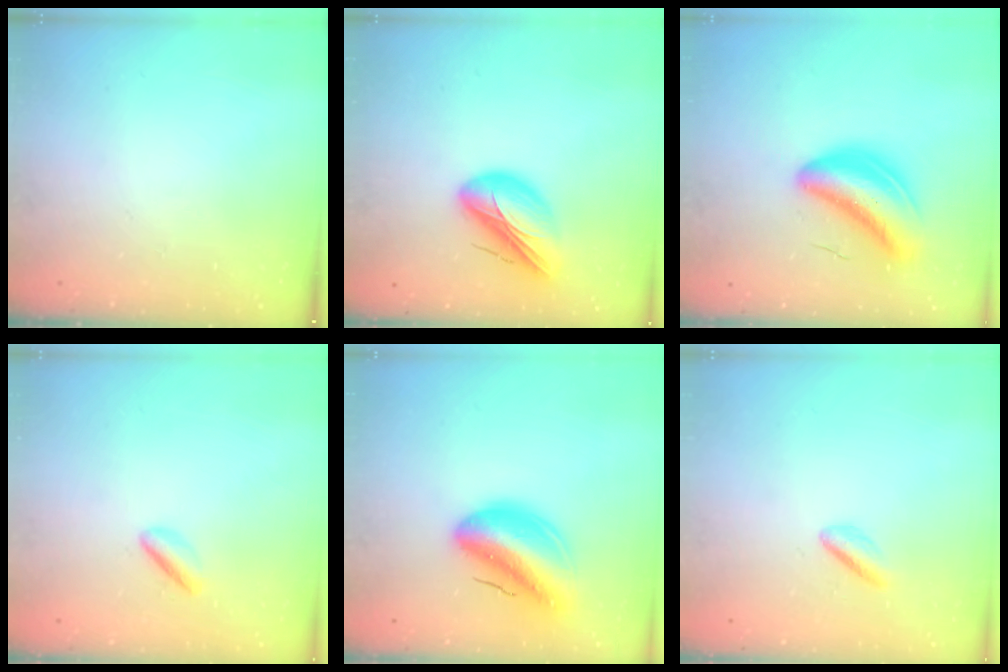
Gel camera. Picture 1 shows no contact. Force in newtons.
{"total": 13.4, "press": 13.2, "slide": 2.2}
{"total": 9.1, "press": 8.5, "slide": 3.2}
{"total": 2.4, "press": 2.4, "slide": 0.4}
{"total": 14.5, "press": 13.8, "slide": 4.5}
{"total": 2.0, "press": 1.7, "slide": 1.0}